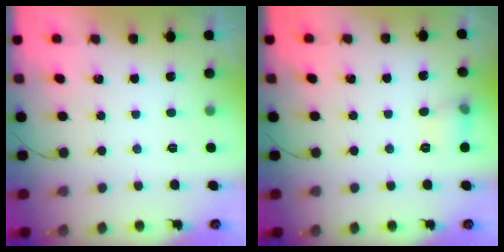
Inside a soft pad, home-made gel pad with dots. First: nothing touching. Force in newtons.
{"total": 7.5, "press": 7.3, "slide": 1.8}